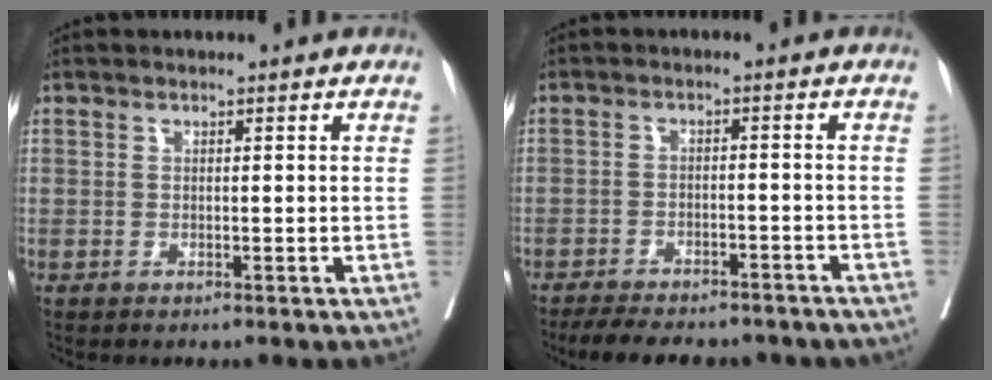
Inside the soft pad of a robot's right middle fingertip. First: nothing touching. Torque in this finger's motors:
{"motor_torque": [1.08, -1.06, 0.21, 0.06]}